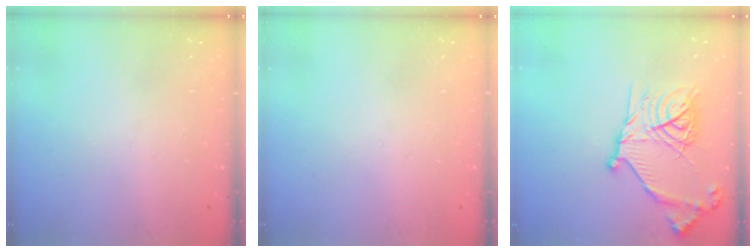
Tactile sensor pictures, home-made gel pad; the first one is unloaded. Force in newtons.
{"total": 0.0}
{"total": 18.2, "press": 18.2, "slide": 1.1}